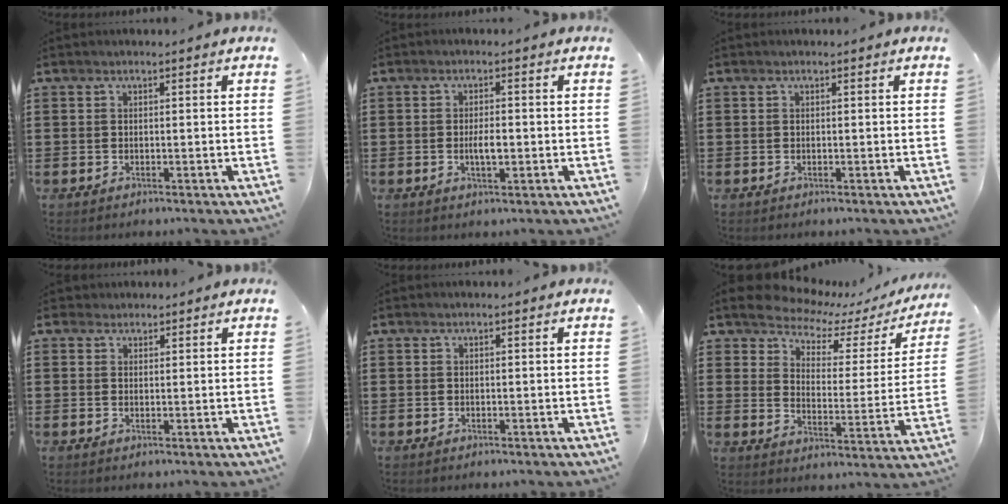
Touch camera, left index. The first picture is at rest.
{"total": 3.1, "force": [-0.4, 1.1, 2.9], "torque": [-0.054, 0.002, -0.008]}
{"total": 0.0}
{"total": 1.5, "force": [1.3, 0.8, 0.0], "torque": [-0.006, 0.008, 0.026]}
{"total": 0.0}
{"total": 5.4, "force": [5.1, 1.5, 1.1], "torque": [-0.055, -0.037, 0.084]}